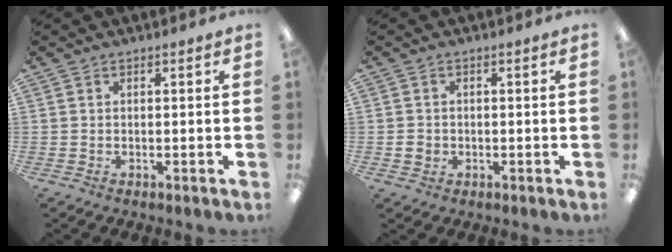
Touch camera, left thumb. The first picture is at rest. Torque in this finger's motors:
{"motor_torque": [-0.02, 0.09, 0.06, -0.11, 0.00]}